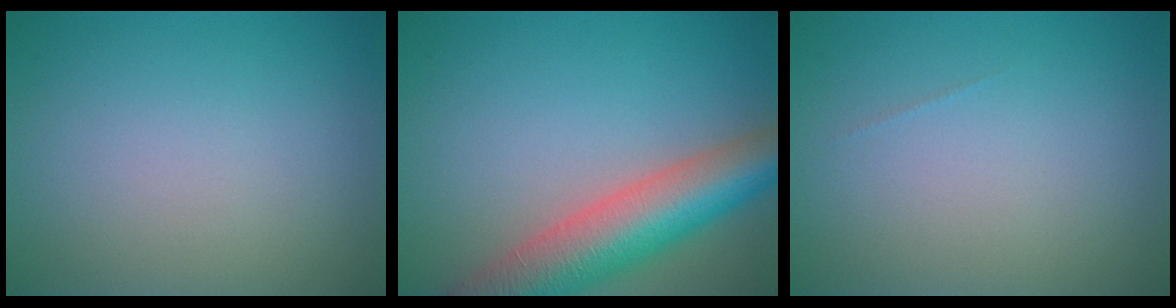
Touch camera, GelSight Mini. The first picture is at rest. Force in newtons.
{"total": 8.8, "press": 8.8, "slide": 0.2}
{"total": 0.0}